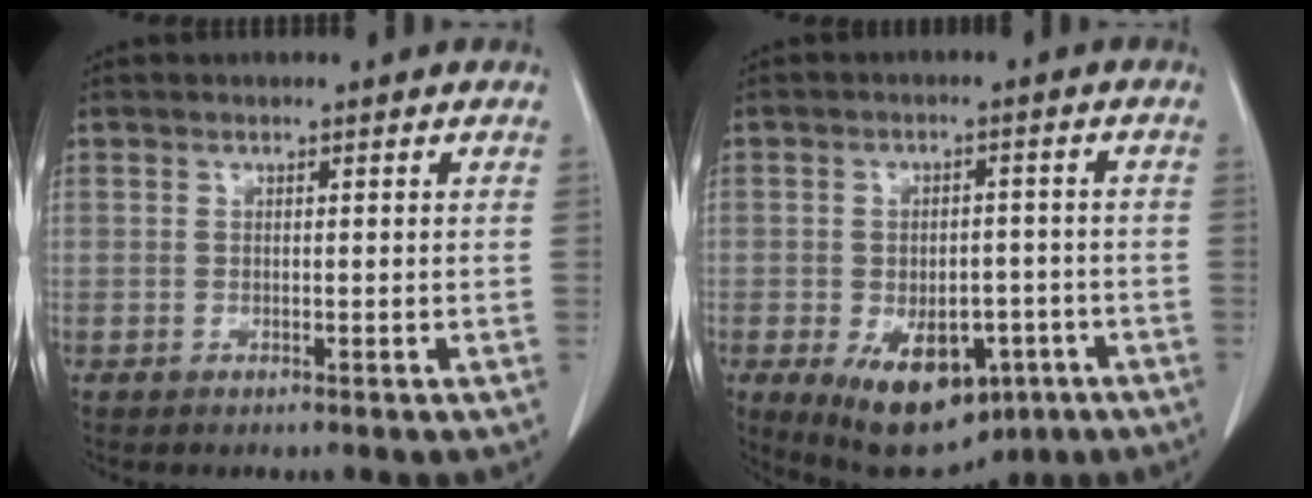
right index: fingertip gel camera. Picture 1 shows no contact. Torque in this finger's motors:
{"motor_torque": [0.53, -0.23, 0.31, 0.08]}